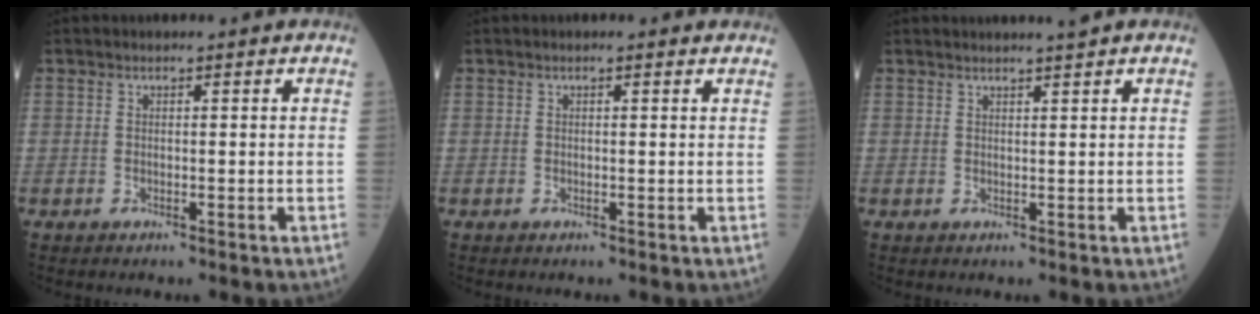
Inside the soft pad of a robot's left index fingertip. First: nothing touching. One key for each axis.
{"total": 1.4, "fx": 1.1, "fy": 0.4, "fz": 0.8, "tx": -0.015, "ty": 0.010, "tz": 0.012}
{"total": 2.4, "fx": 2.2, "fy": -0.5, "fz": 0.9, "tx": -0.011, "ty": 0.004, "tz": 0.033}